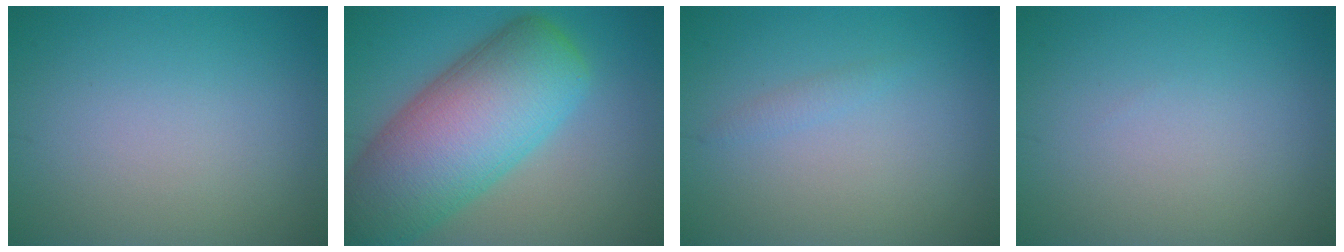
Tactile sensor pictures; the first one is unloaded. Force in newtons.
{"total": 13.0, "press": 12.9, "slide": 0.7}
{"total": 0.8, "press": 0.8, "slide": 0.1}
{"total": 0.0}